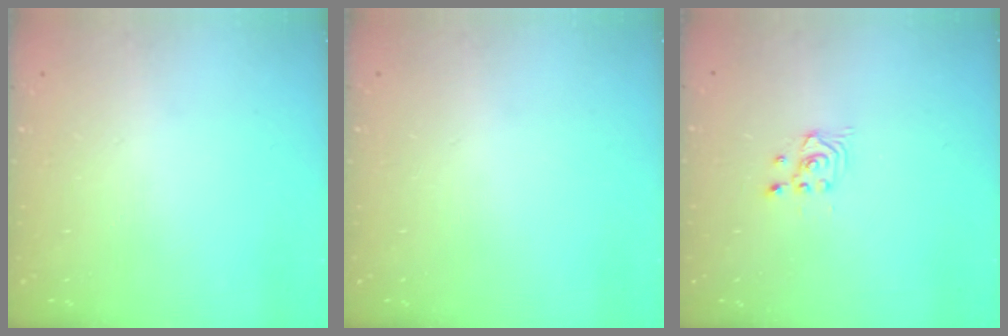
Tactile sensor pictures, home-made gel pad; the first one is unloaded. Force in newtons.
{"total": 0.0}
{"total": 2.5, "press": 2.5, "slide": 0.3}